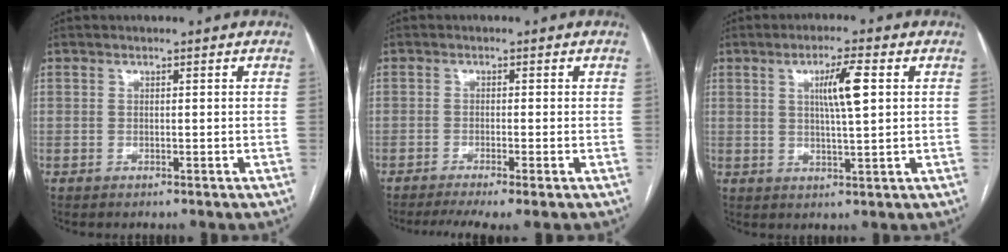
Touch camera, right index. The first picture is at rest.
{"total": 5.6, "force": [-4.0, 0.1, 4.0], "torque": [-0.064, -0.006, -0.064]}
{"total": 6.1, "force": [1.6, 0.3, 5.9], "torque": [-0.104, 0.003, 0.028]}